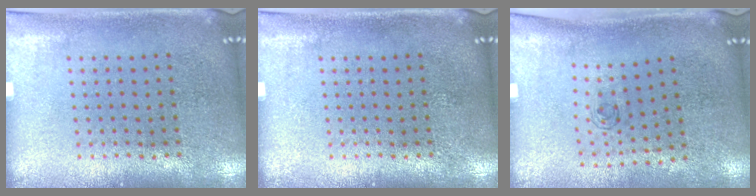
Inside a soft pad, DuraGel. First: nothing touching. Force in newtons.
{"total": 0.0}
{"total": 0.5, "press": 0.3, "slide": 0.5}